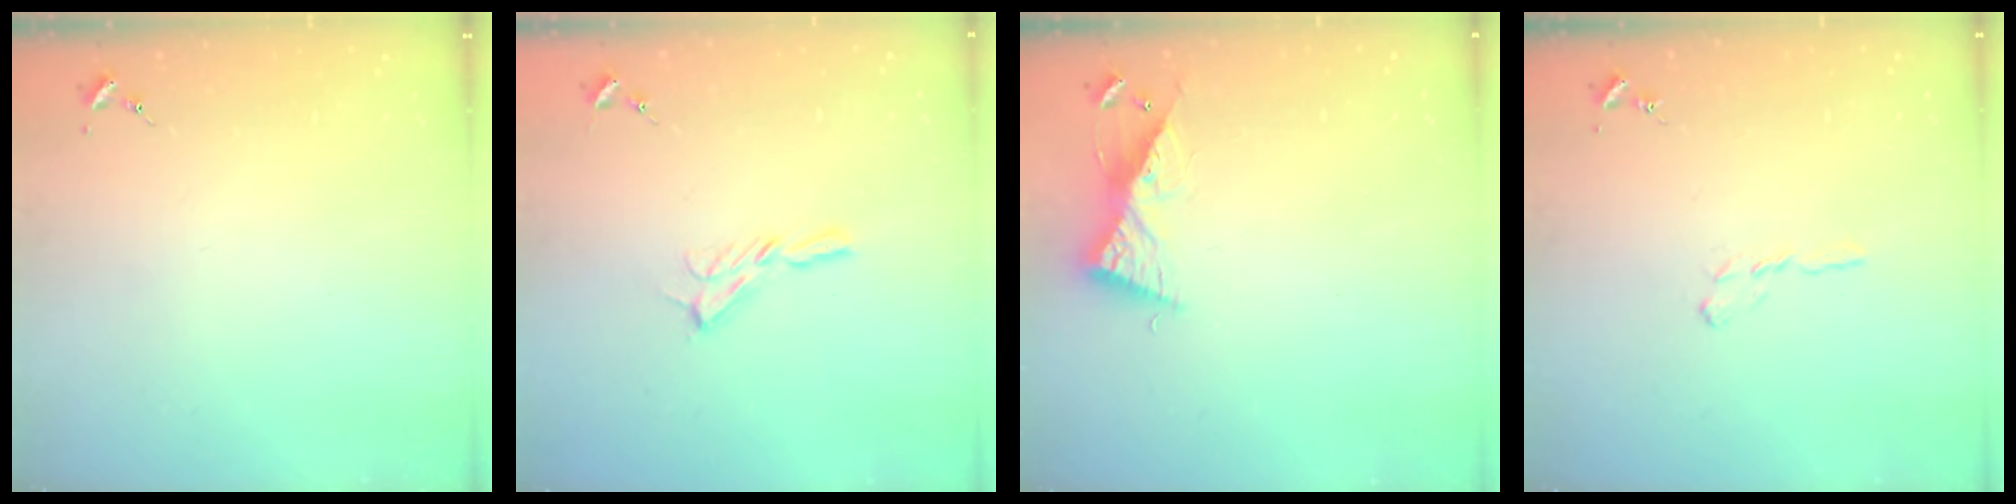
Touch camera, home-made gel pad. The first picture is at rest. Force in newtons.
{"total": 5.9, "press": 5.9, "slide": 0.3}
{"total": 9.0, "press": 9.0, "slide": 0.1}
{"total": 4.5, "press": 4.5, "slide": 0.7}